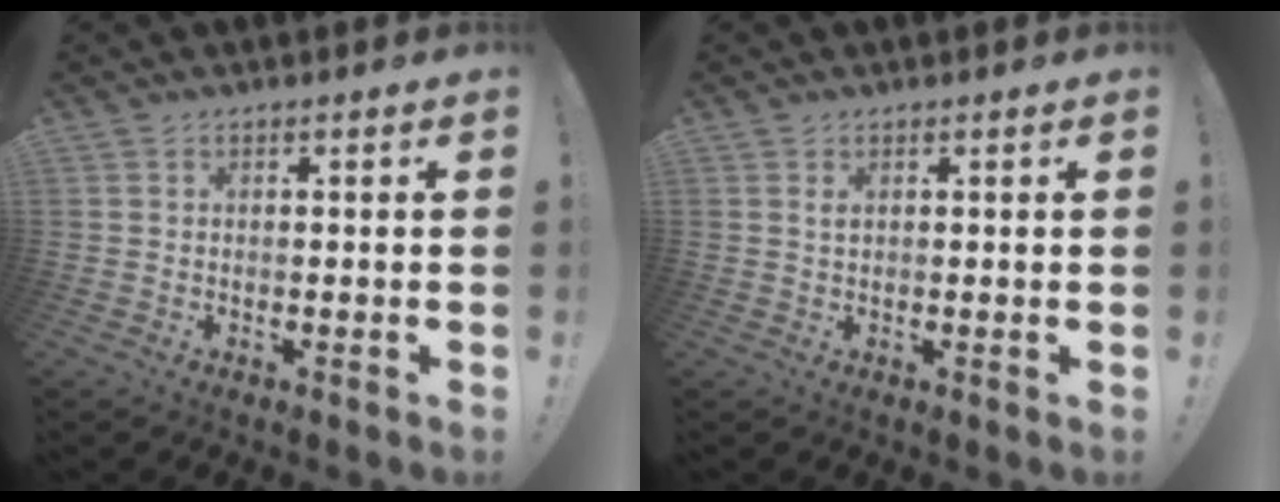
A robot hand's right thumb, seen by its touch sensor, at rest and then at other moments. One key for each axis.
{"total": 1.1, "fx": 0.5, "fy": 0.0, "fz": 1.0, "tx": -0.012, "ty": -0.002, "tz": 0.007}